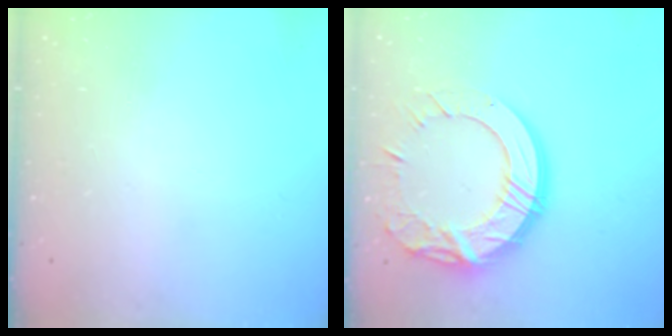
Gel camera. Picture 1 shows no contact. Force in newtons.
{"total": 18.4, "press": 18.3, "slide": 1.1}